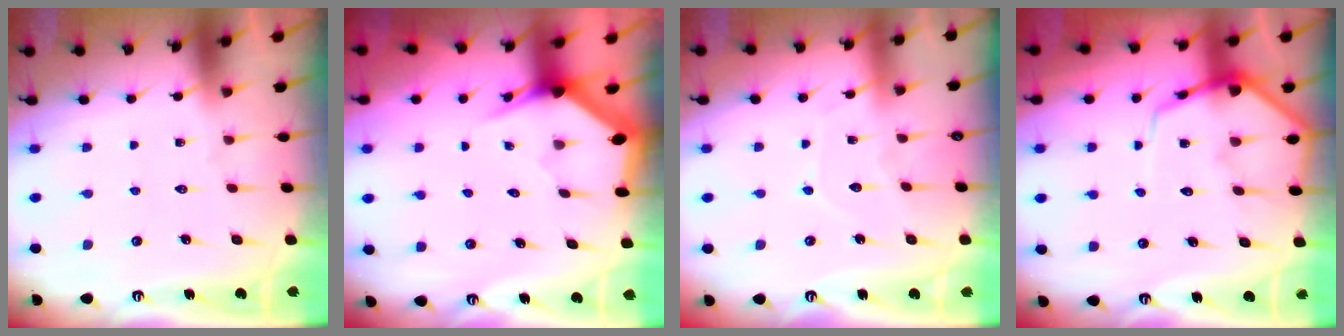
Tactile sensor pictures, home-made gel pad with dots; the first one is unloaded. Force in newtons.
{"total": 3.2, "press": 3.2, "slide": 0.1}
{"total": 5.9, "press": 5.9, "slide": 0.5}
{"total": 7.8, "press": 7.8, "slide": 0.8}